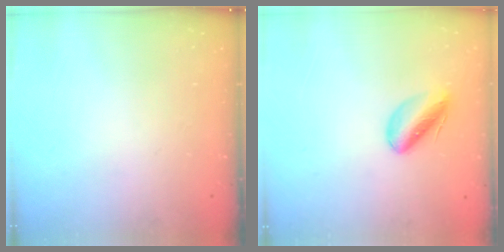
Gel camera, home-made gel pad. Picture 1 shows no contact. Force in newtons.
{"total": 6.2, "press": 5.9, "slide": 2.0}